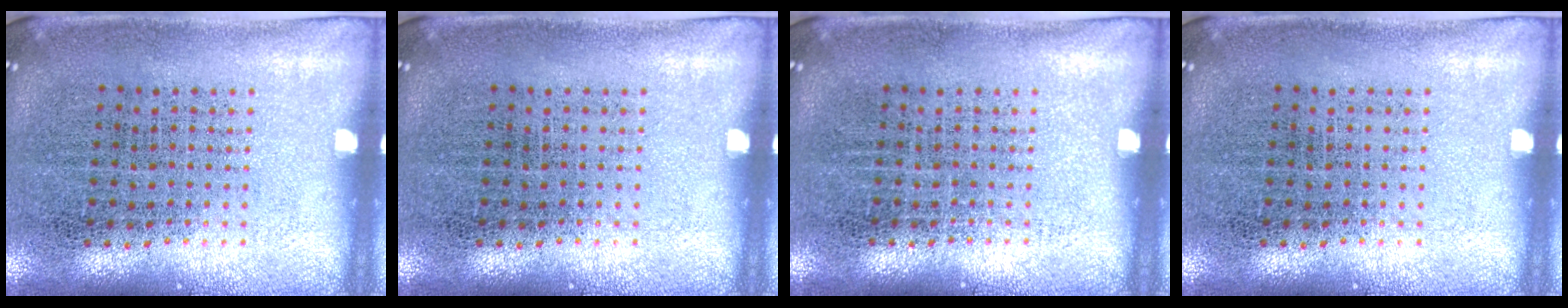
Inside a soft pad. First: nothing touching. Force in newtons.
{"total": 0.0}
{"total": 0.0}
{"total": 0.0}